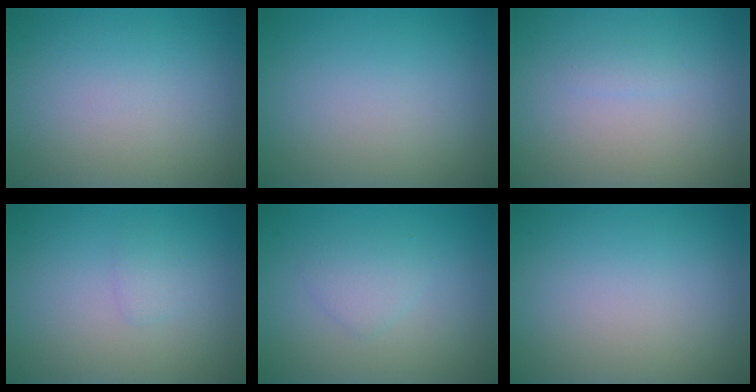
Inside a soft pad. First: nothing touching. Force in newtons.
{"total": 0.0}
{"total": 0.7, "press": 0.7, "slide": 0.0}
{"total": 0.9, "press": 0.9, "slide": 0.1}
{"total": 1.5, "press": 1.5, "slide": 0.0}
{"total": 0.0}